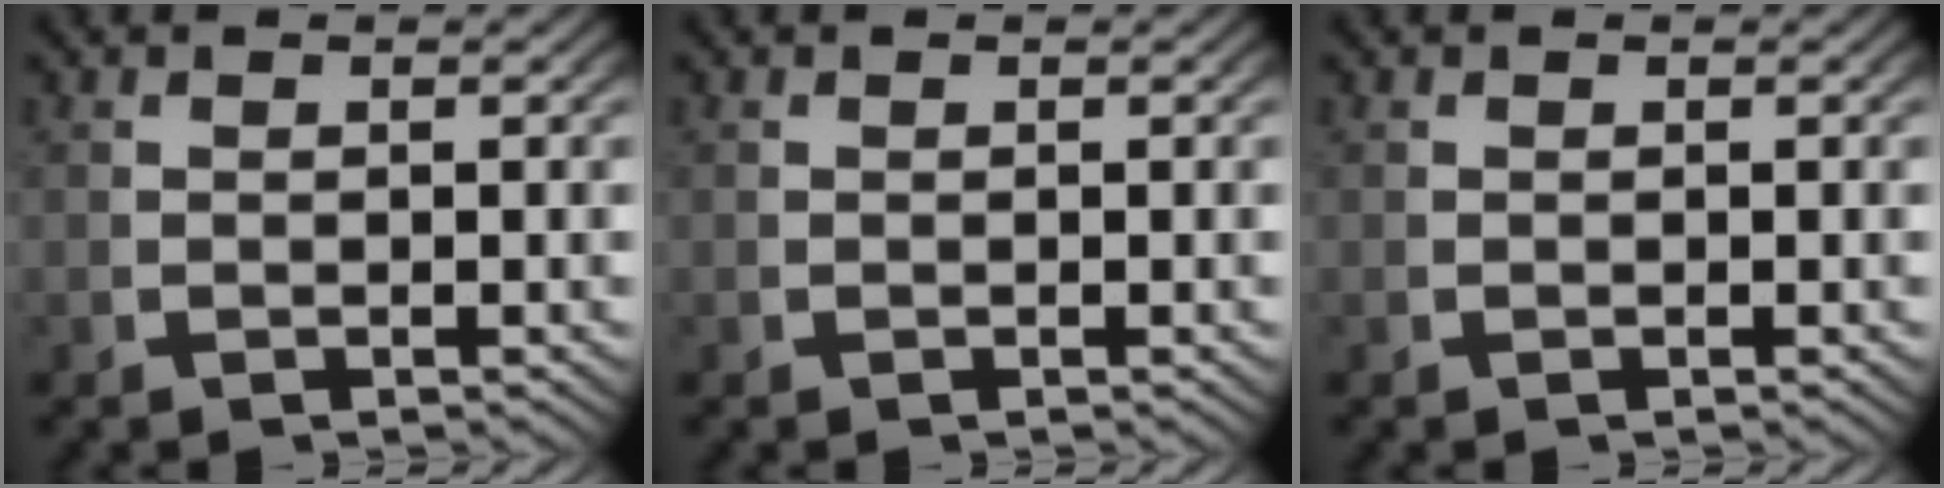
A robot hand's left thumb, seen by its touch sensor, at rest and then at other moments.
{"total": 0.0}
{"total": 0.0}